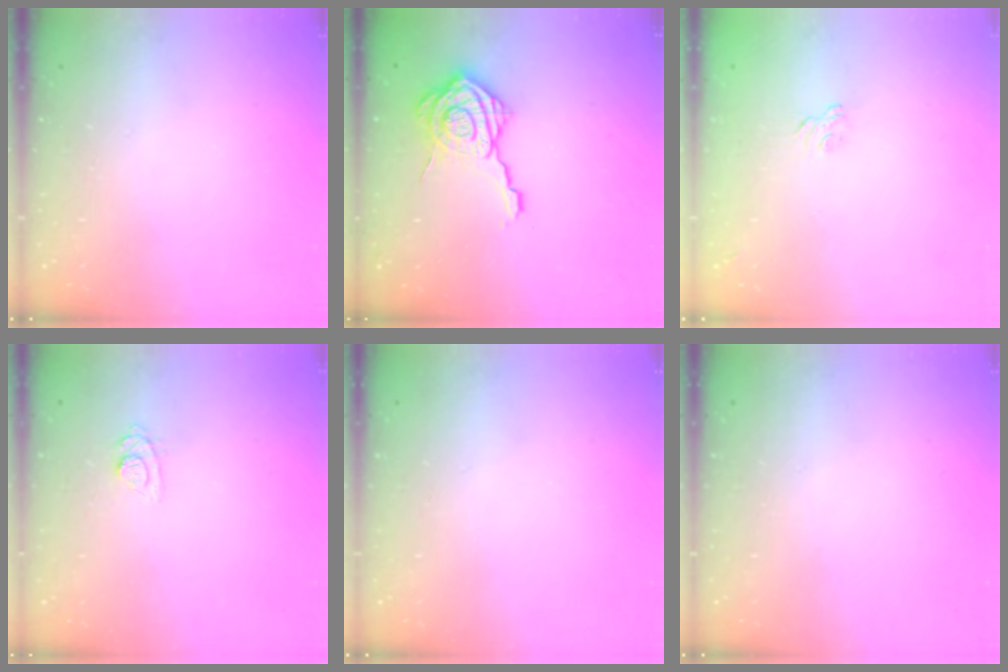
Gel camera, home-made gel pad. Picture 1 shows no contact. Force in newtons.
{"total": 13.8, "press": 13.8, "slide": 0.8}
{"total": 3.2, "press": 3.1, "slide": 1.0}
{"total": 7.5, "press": 7.5, "slide": 0.8}
{"total": 0.0}
{"total": 0.0}